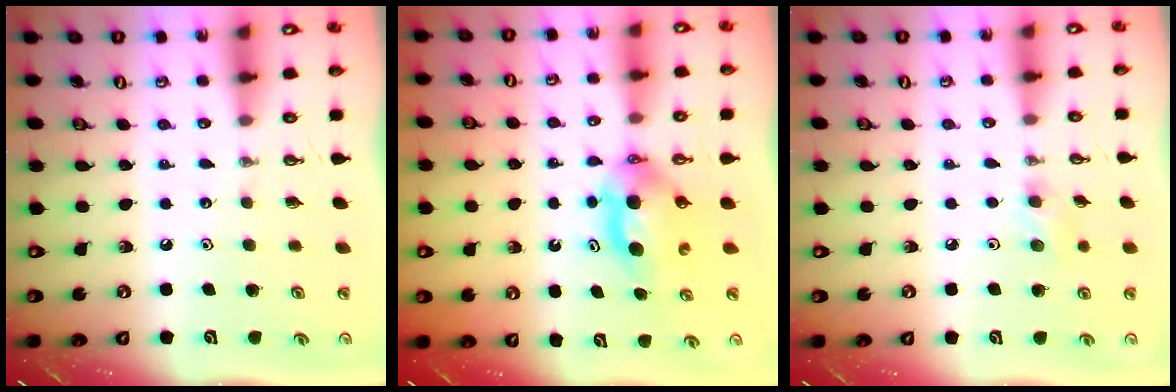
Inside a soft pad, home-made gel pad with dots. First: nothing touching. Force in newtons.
{"total": 8.6, "press": 5.1, "slide": 6.9}
{"total": 9.0, "press": 5.2, "slide": 7.4}